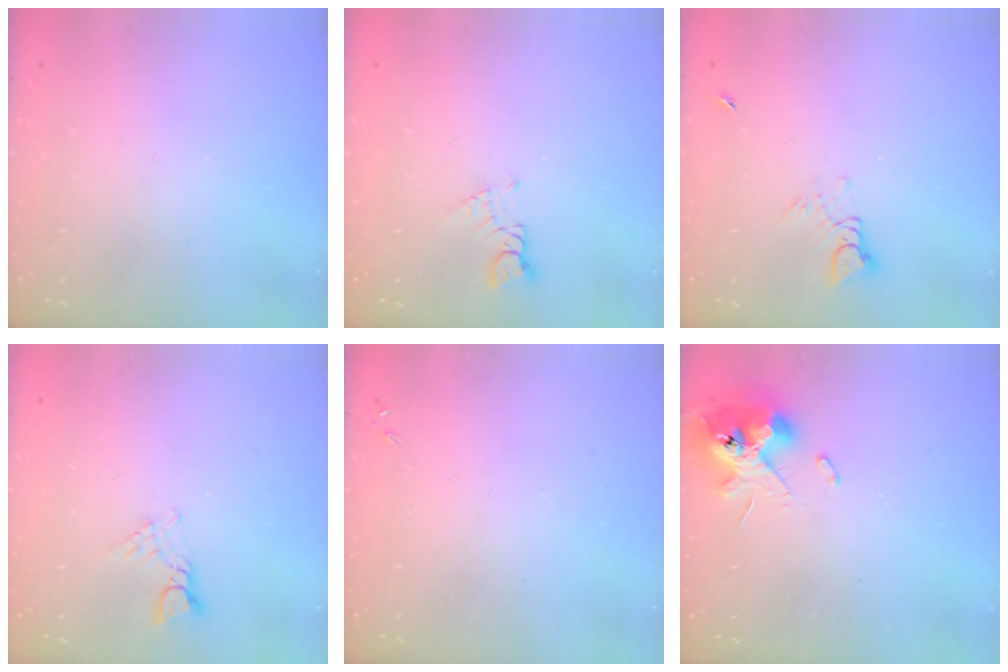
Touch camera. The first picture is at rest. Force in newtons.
{"total": 1.6, "press": 1.6, "slide": 0.2}
{"total": 3.8, "press": 3.8, "slide": 0.3}
{"total": 3.0, "press": 3.0, "slide": 0.4}
{"total": 0.0}
{"total": 13.1, "press": 13.0, "slide": 1.7}